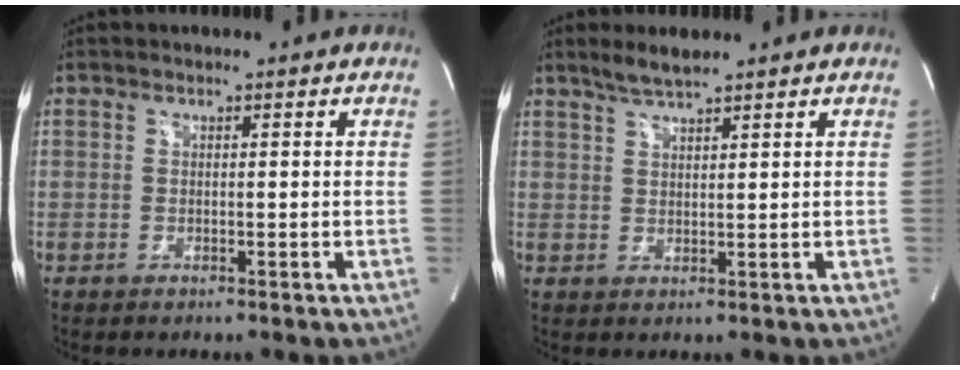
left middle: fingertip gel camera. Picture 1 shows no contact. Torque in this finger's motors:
{"motor_torque": [0.15, -0.04, -0.03, 0.02]}